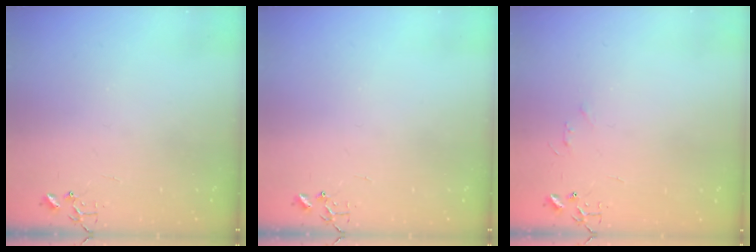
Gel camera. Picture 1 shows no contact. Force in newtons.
{"total": 0.0}
{"total": 3.5, "press": 3.4, "slide": 0.4}